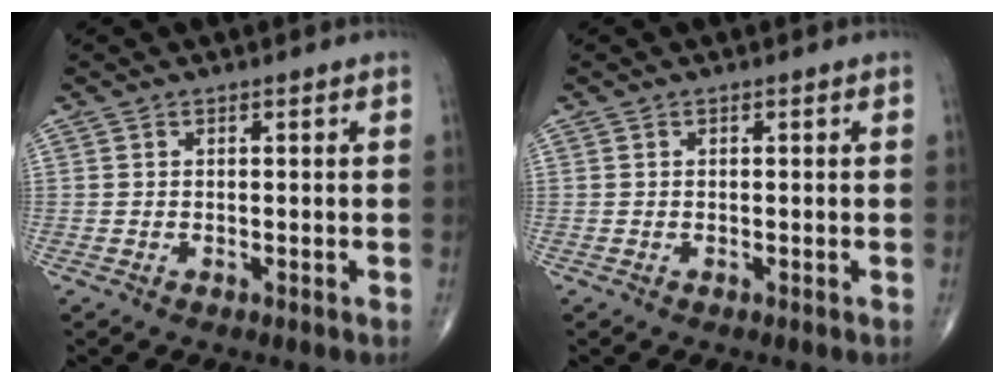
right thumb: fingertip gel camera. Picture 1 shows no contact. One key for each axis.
{"total": 0.0}